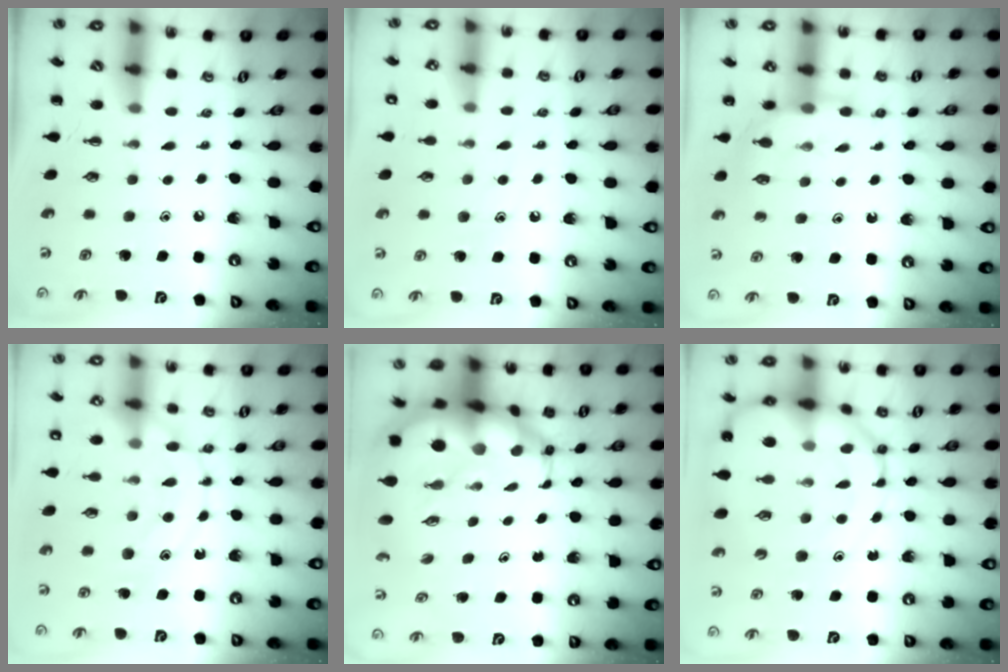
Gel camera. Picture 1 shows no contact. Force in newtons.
{"total": 8.4, "press": 8.2, "slide": 1.4}
{"total": 9.0, "press": 9.0, "slide": 0.9}
{"total": 15.9, "press": 15.9, "slide": 1.2}
{"total": 14.4, "press": 13.9, "slide": 4.0}
{"total": 19.0, "press": 18.5, "slide": 4.1}